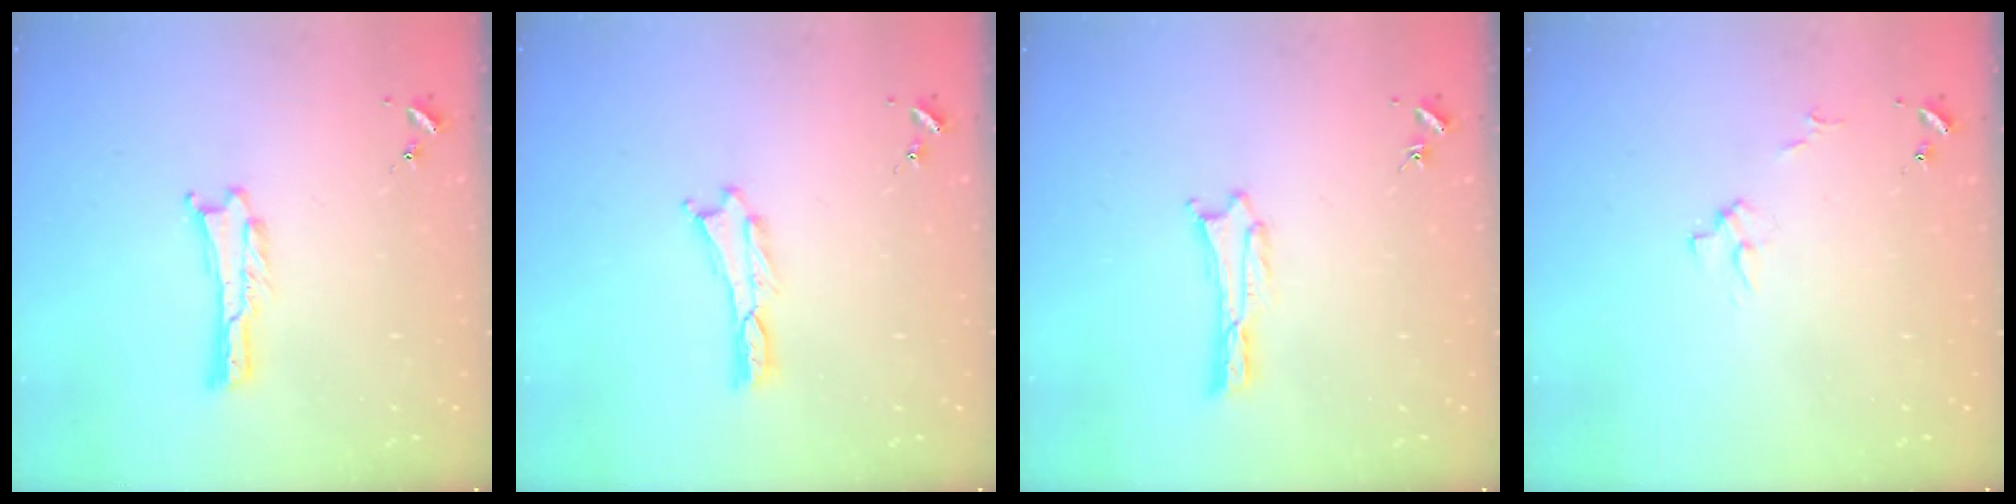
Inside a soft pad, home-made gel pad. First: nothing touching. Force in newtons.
{"total": 0.0}
{"total": 0.0}
{"total": 3.1, "press": 3.0, "slide": 0.4}